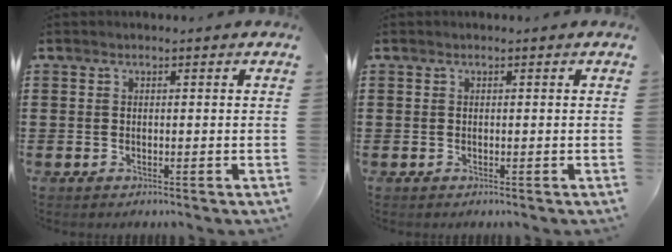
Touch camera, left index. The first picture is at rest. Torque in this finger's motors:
{"motor_torque": [-0.01, 0.00, 0.00, 0.00]}